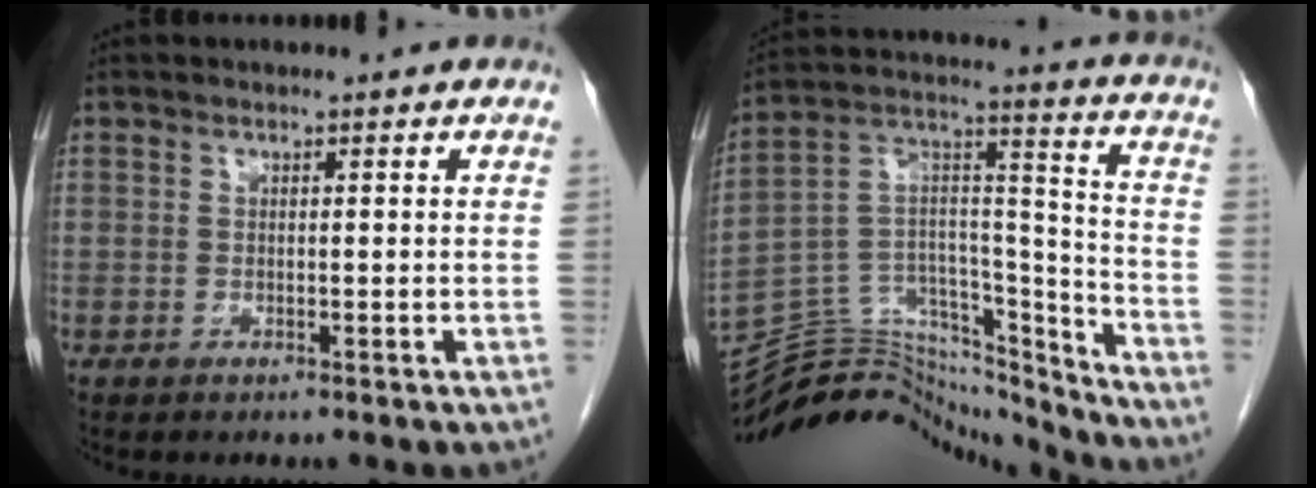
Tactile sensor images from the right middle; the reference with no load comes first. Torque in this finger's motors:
{"motor_torque": [-0.42, -0.44, -0.32, -0.13]}